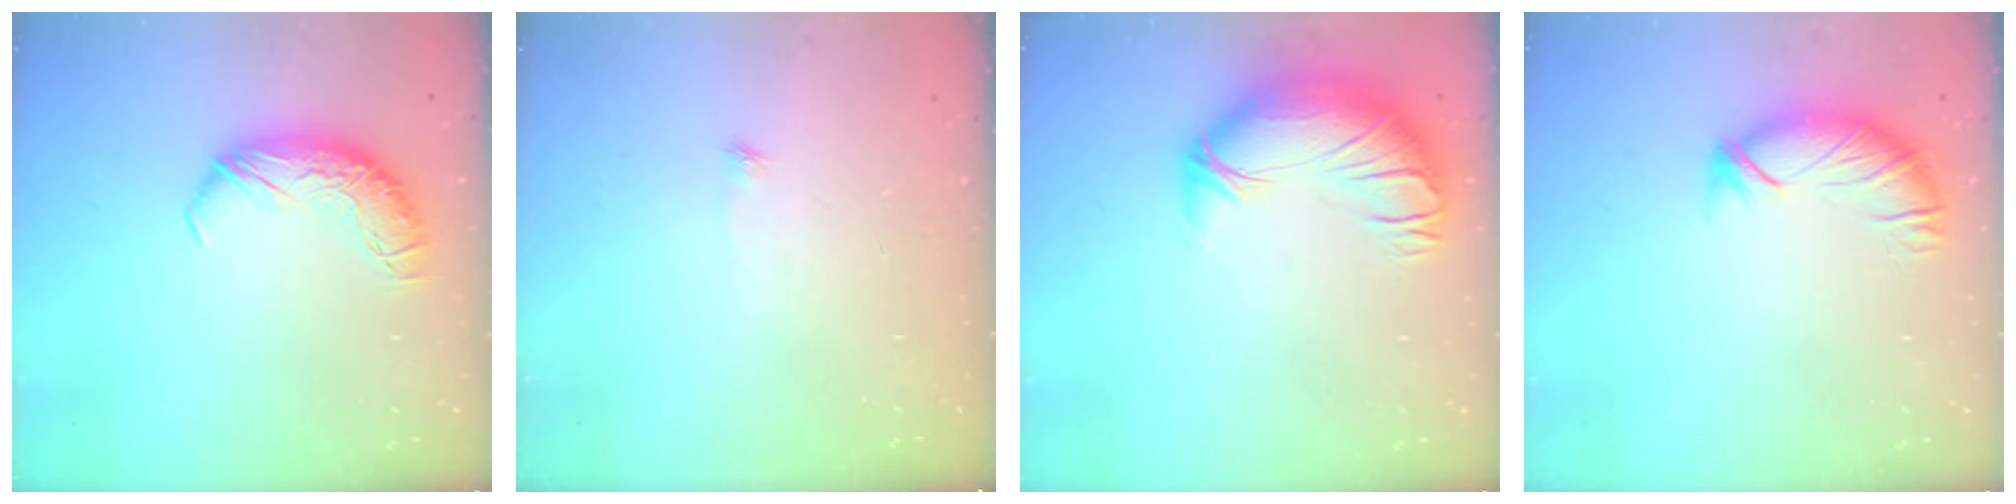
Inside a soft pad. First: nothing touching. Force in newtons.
{"total": 8.4, "press": 8.4, "slide": 0.6}
{"total": 3.7, "press": 1.9, "slide": 3.2}
{"total": 3.1, "press": 3.0, "slide": 0.8}